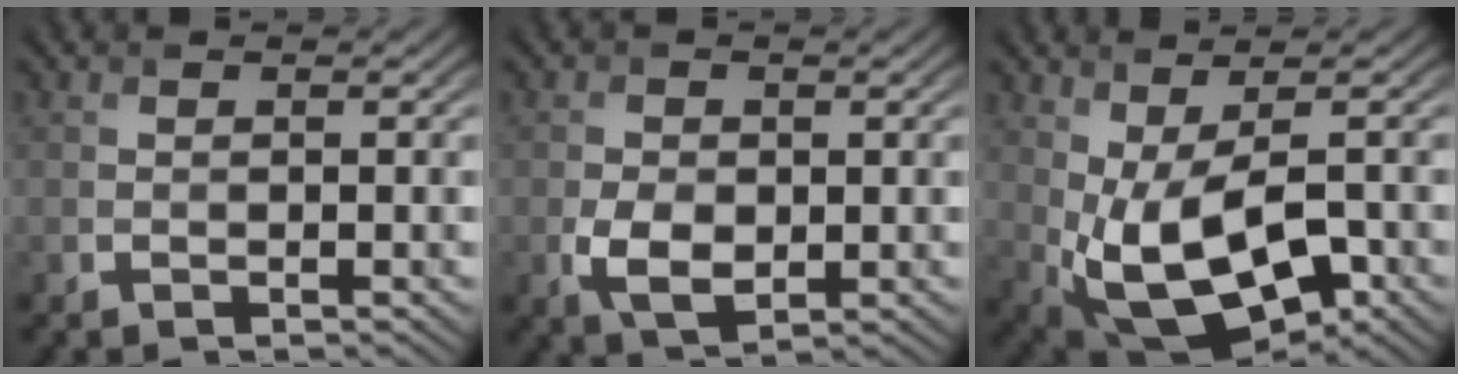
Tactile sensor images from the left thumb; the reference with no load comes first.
{"total": 4.3, "force": [-0.7, 3.0, 3.1], "torque": [-0.070, -0.012, -0.011]}
{"total": 10.8, "force": [-1.7, 5.4, 9.2], "torque": [-0.191, -0.017, -0.017]}